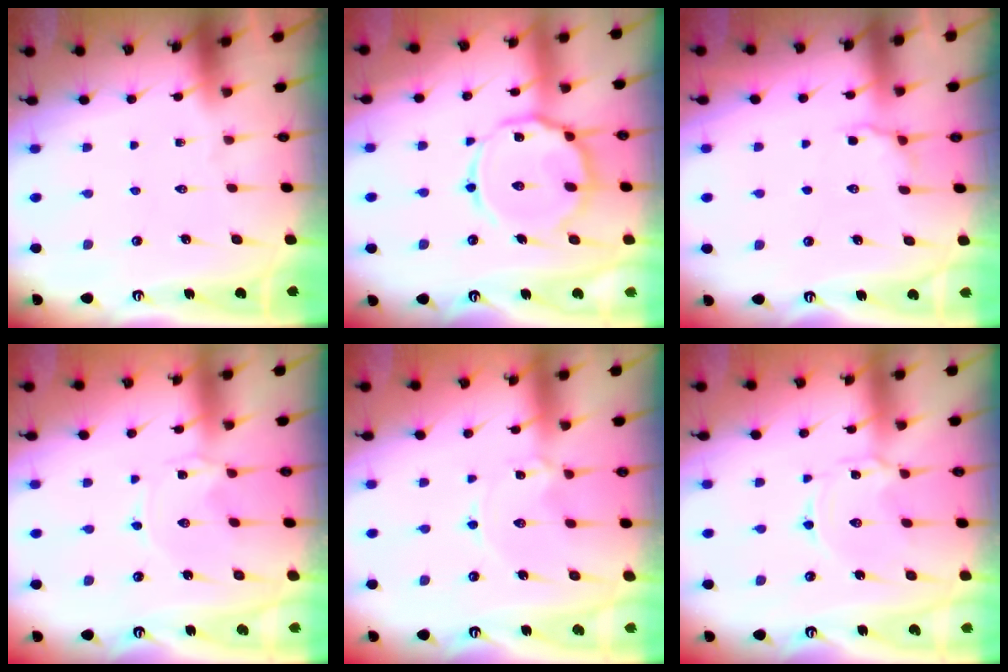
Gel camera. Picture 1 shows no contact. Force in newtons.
{"total": 14.3, "press": 14.2, "slide": 1.3}
{"total": 4.8, "press": 4.5, "slide": 1.7}
{"total": 0.0}
{"total": 1.2, "press": 1.1, "slide": 0.1}
{"total": 1.7, "press": 1.7, "slide": 0.3}